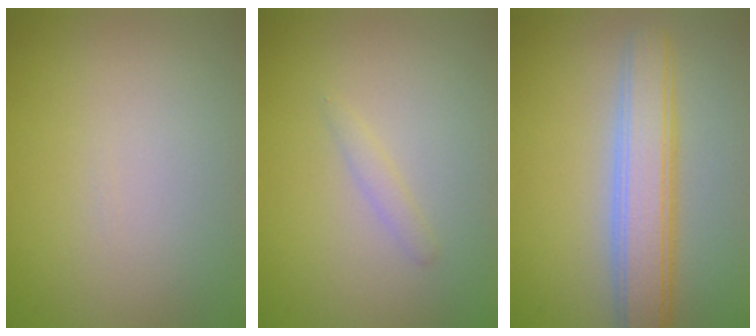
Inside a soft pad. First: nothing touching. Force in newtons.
{"total": 0.9, "press": 0.9, "slide": 0.0}
{"total": 5.1, "press": 5.1, "slide": 0.2}